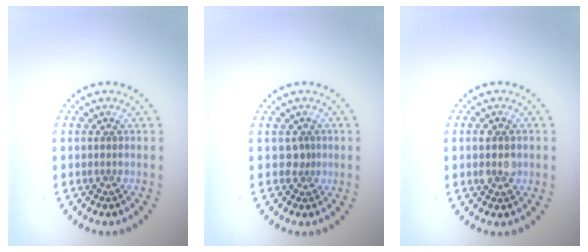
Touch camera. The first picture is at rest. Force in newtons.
{"total": 0.8, "press": 0.4, "slide": 0.7}
{"total": 2.7, "press": 2.7, "slide": 0.1}